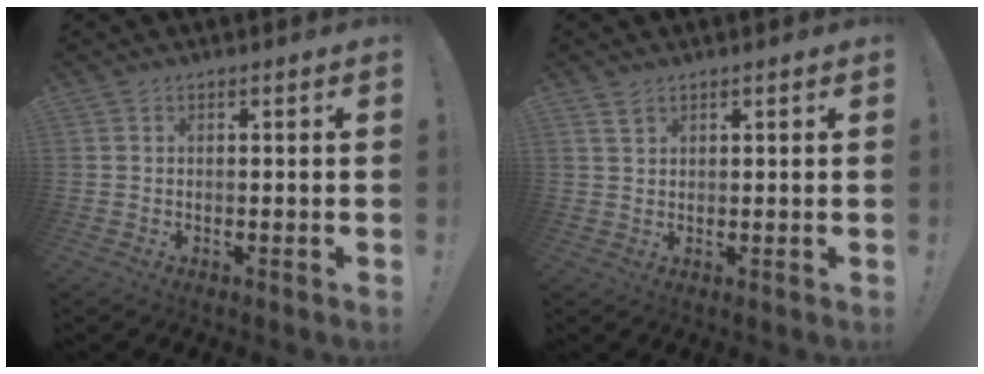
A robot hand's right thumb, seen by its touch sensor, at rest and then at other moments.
{"total": 2.2, "force": [1.7, 1.2, 0.8], "torque": [-0.001, -0.010, 0.029]}